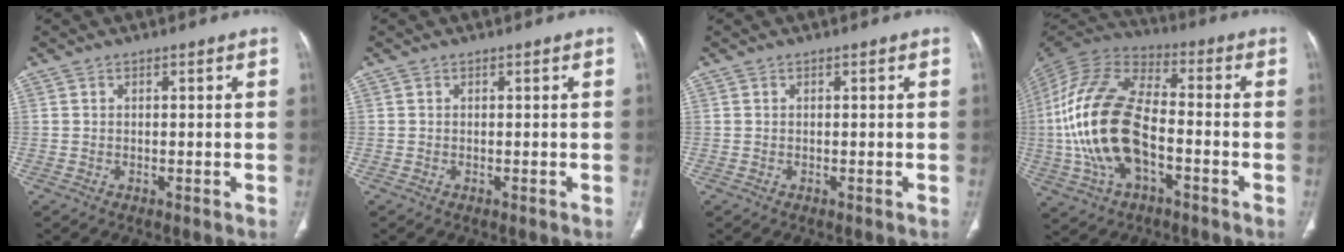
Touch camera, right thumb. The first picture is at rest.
{"total": 0.0}
{"total": 0.0}
{"total": 20.9, "force": [-3.8, 11.1, 17.3], "torque": [-0.360, 0.025, -0.071]}